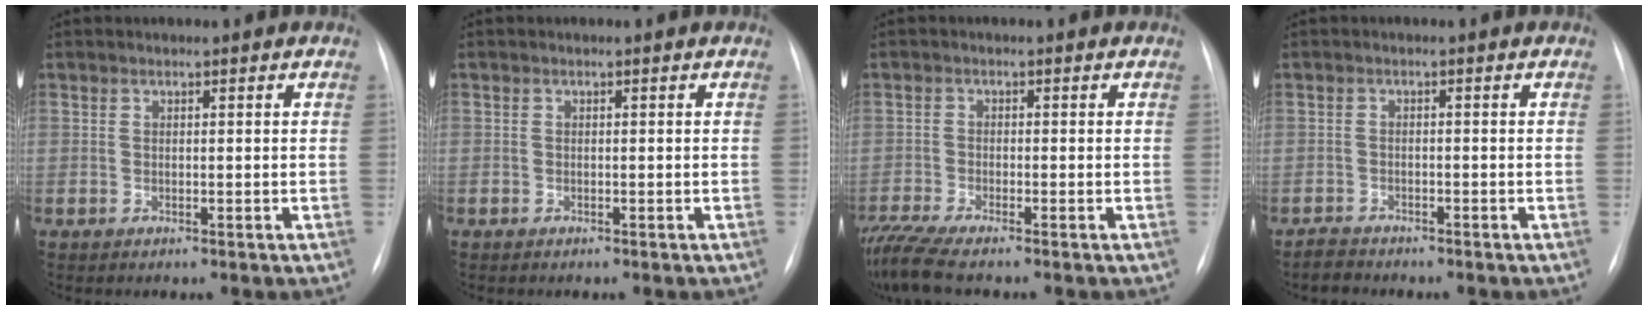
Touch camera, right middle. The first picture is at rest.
{"total": 0.0}
{"total": 6.3, "force": [-5.5, -0.3, 3.1], "torque": [-0.068, -0.018, -0.103]}
{"total": 1.7, "force": [-1.7, 0.4, -0.2], "torque": [0.000, -0.005, -0.031]}